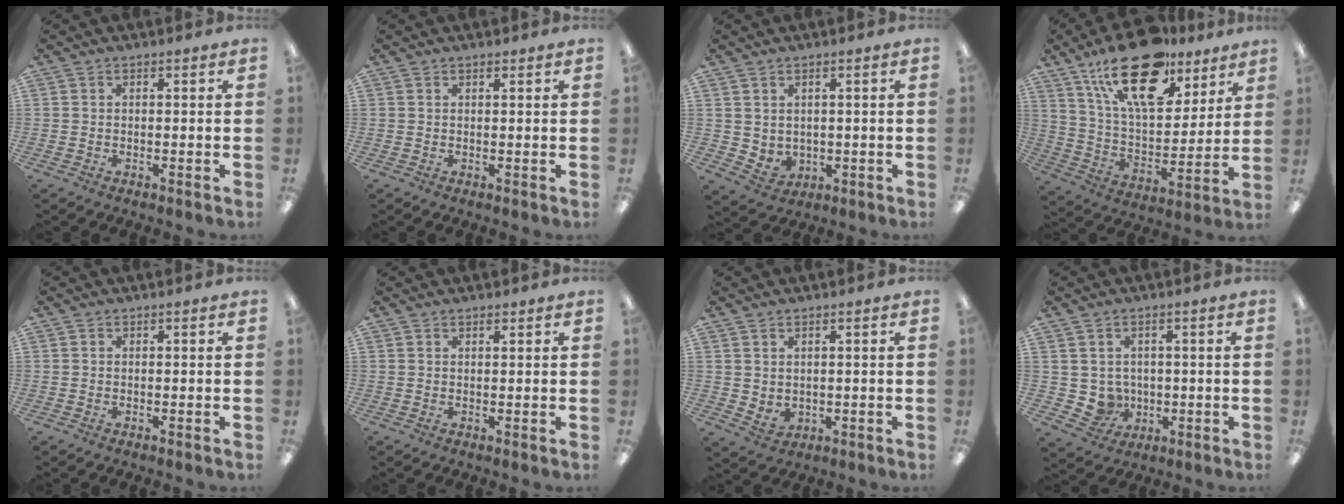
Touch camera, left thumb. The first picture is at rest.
{"total": 0.7, "force": [0.6, 0.1, 0.3], "torque": [-0.006, 0.001, 0.011]}
{"total": 3.4, "force": [1.8, 2.7, 1.1], "torque": [-0.026, -0.008, 0.036]}
{"total": 23.1, "force": [14.7, 10.4, 14.5], "torque": [-0.242, -0.069, 0.258]}
{"total": 0.0}
{"total": 0.9, "force": [0.8, 0.2, 0.3], "torque": [-0.008, -0.001, 0.015]}
{"total": 2.8, "force": [1.9, 1.8, 0.7], "torque": [-0.011, -0.011, 0.035]}
{"total": 5.2, "force": [0.7, 5.0, 1.0], "torque": [-0.039, -0.006, 0.020]}